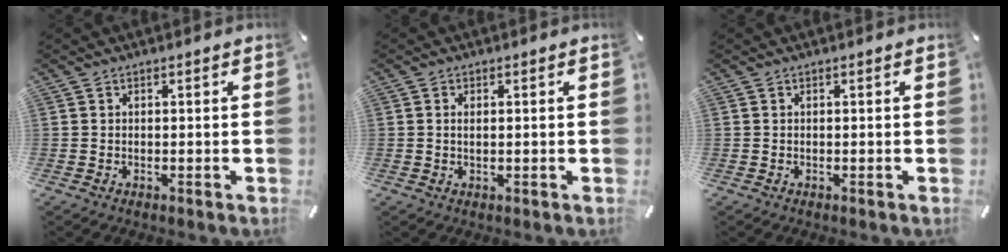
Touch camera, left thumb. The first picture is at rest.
{"total": 0.9, "force": [0.2, 0.5, 0.8], "torque": [-0.017, 0.002, 0.003]}
{"total": 0.0}